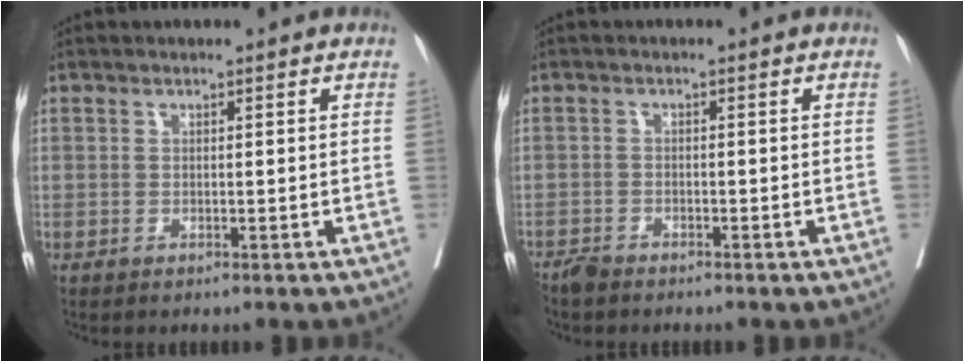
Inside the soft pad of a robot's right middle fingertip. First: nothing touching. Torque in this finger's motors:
{"motor_torque": [0.00, 0.00, 0.01, 0.02]}